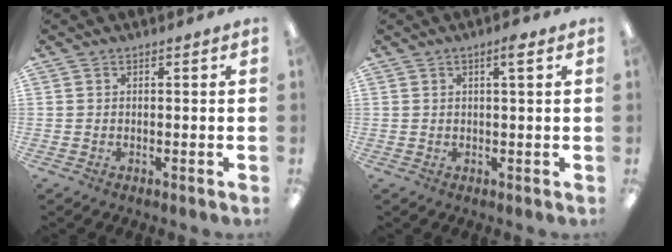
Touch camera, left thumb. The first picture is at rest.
{"total": 3.0, "force": [1.7, 0.5, 2.4], "torque": [-0.037, -0.003, 0.024]}